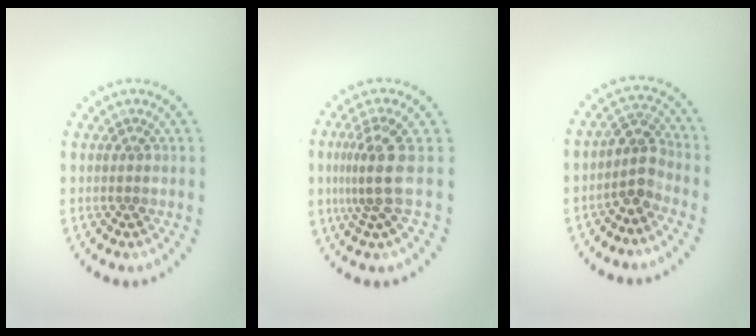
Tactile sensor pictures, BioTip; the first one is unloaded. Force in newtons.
{"total": 3.4, "press": 2.4, "slide": 2.4}
{"total": 2.6, "press": 2.0, "slide": 1.7}